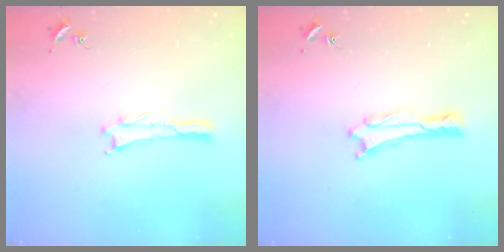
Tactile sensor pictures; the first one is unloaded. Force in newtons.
{"total": 0.6, "press": 0.6, "slide": 0.1}